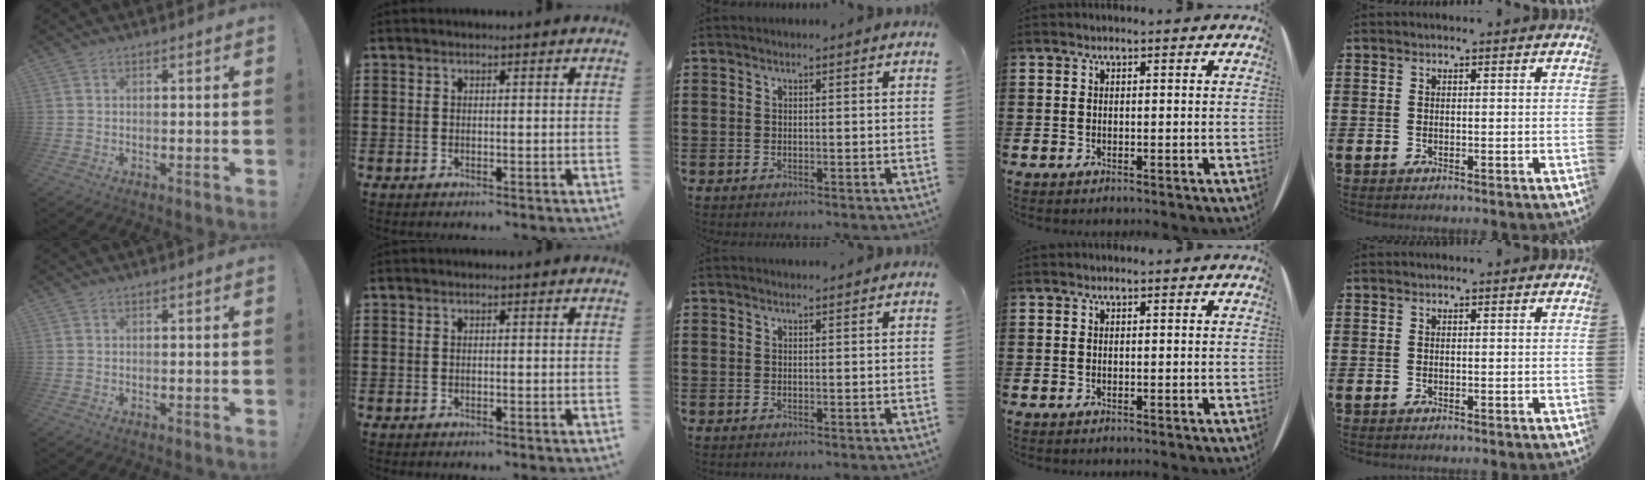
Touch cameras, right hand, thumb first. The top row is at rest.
{"middle": {"total": 0.9, "force": [0.9, 0.1, 0.0], "torque": [0.005, -0.004, 0.015]}}